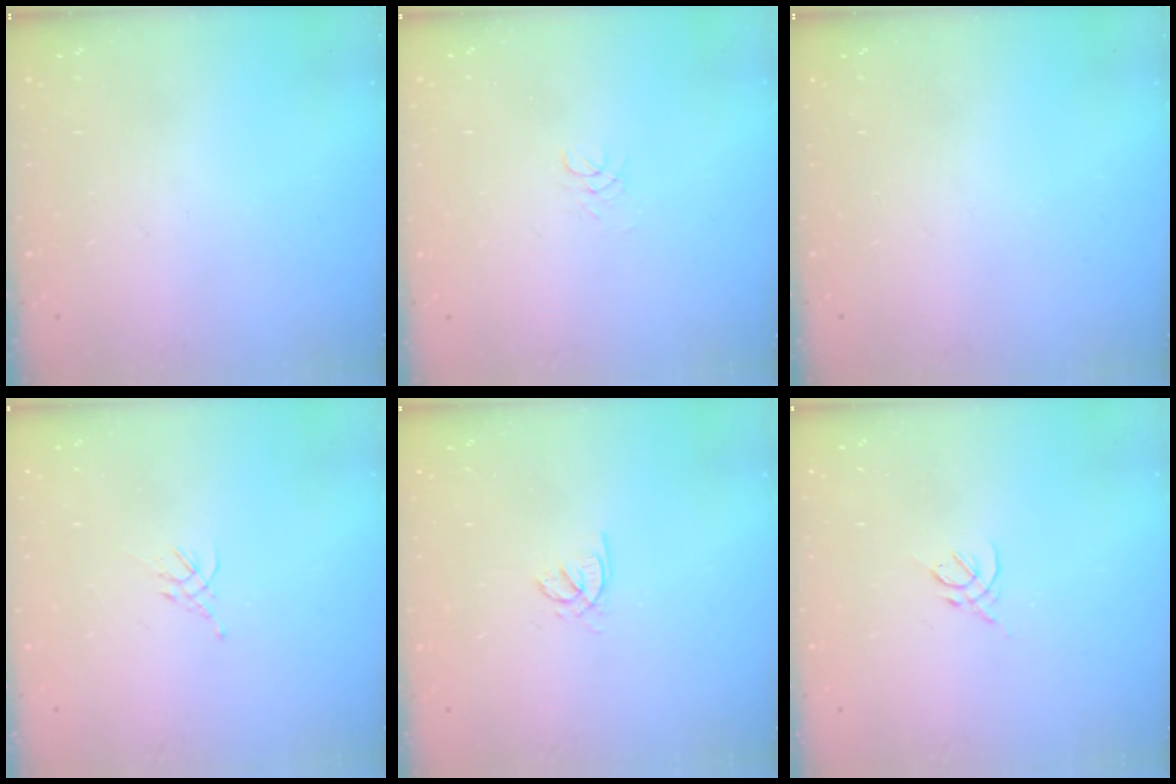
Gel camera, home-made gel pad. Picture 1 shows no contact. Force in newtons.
{"total": 1.7, "press": 1.7, "slide": 0.2}
{"total": 0.0}
{"total": 1.5, "press": 1.4, "slide": 0.6}
{"total": 1.9, "press": 1.8, "slide": 0.4}
{"total": 2.6, "press": 2.5, "slide": 0.7}